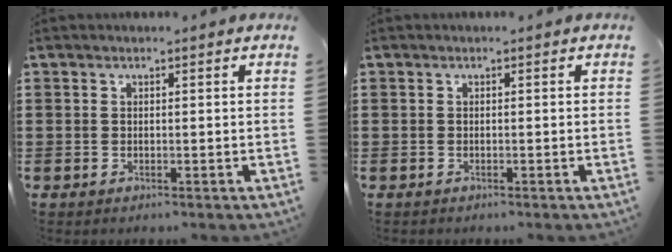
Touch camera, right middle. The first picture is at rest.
{"total": 0.0}